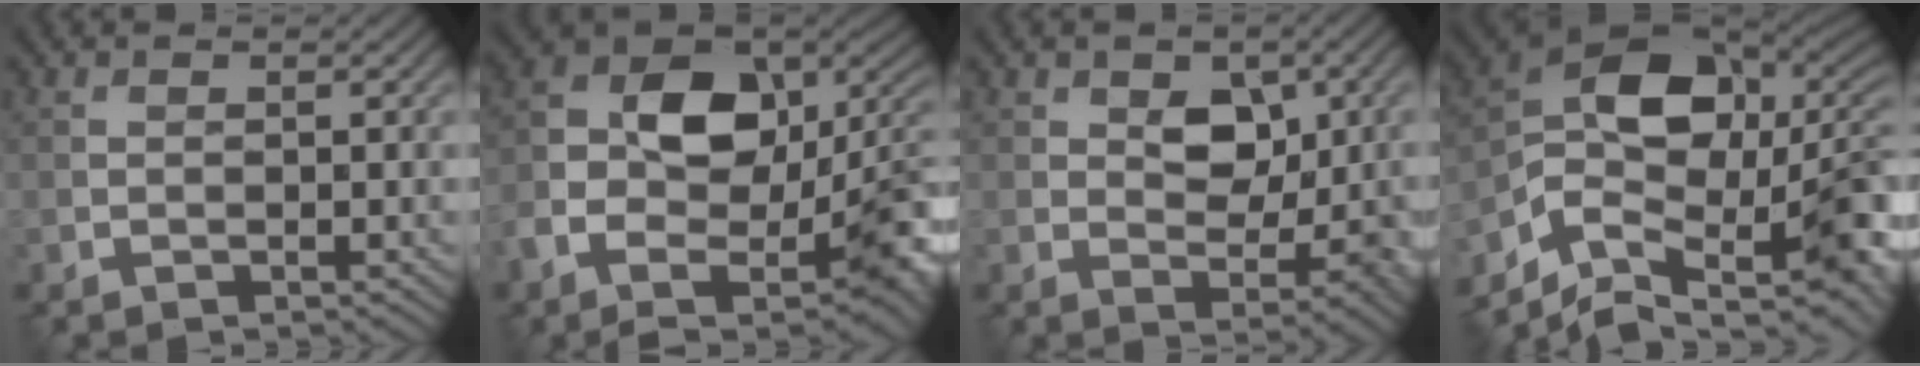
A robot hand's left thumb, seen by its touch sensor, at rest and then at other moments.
{"total": 15.9, "force": [-2.7, 10.0, 12.1], "torque": [-0.202, -0.005, -0.047]}
{"total": 6.5, "force": [1.4, 3.8, 5.0], "torque": [-0.067, -0.003, 0.024]}
{"total": 15.1, "force": [-2.2, 9.9, 11.2], "torque": [-0.215, -0.014, -0.027]}